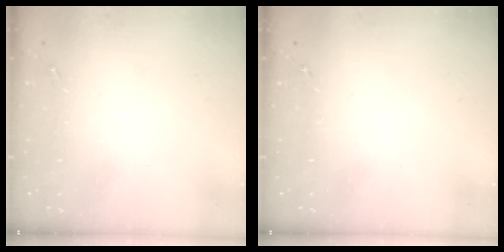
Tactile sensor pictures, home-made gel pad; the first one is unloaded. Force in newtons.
{"total": 0.0}